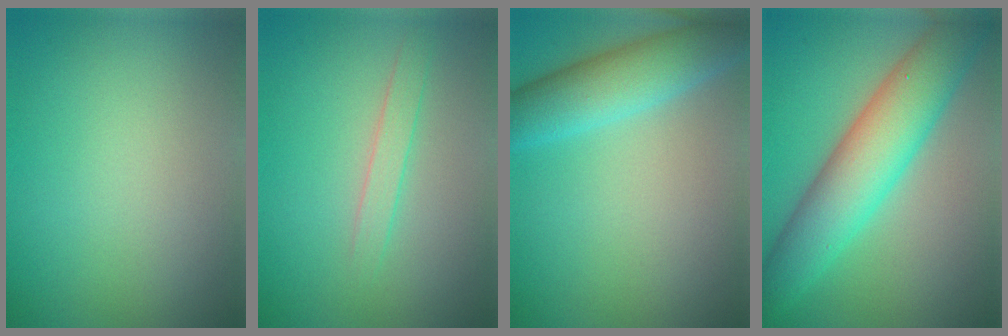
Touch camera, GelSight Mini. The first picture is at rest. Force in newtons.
{"total": 1.6, "press": 1.6, "slide": 0.0}
{"total": 5.4, "press": 5.4, "slide": 0.2}
{"total": 7.1, "press": 7.1, "slide": 0.4}